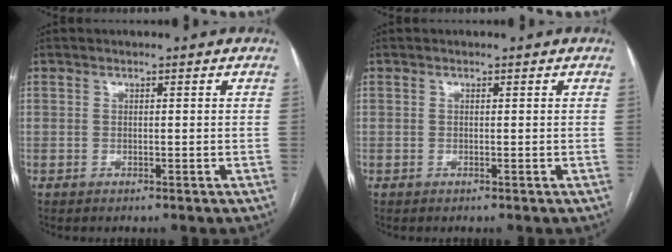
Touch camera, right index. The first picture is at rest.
{"total": 0.0}